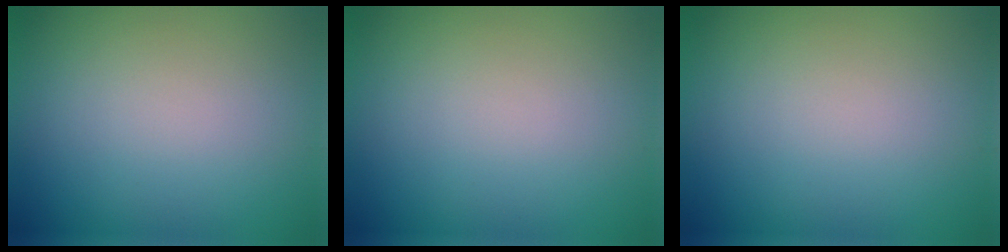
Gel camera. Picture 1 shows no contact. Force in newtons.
{"total": 0.0}
{"total": 0.0}